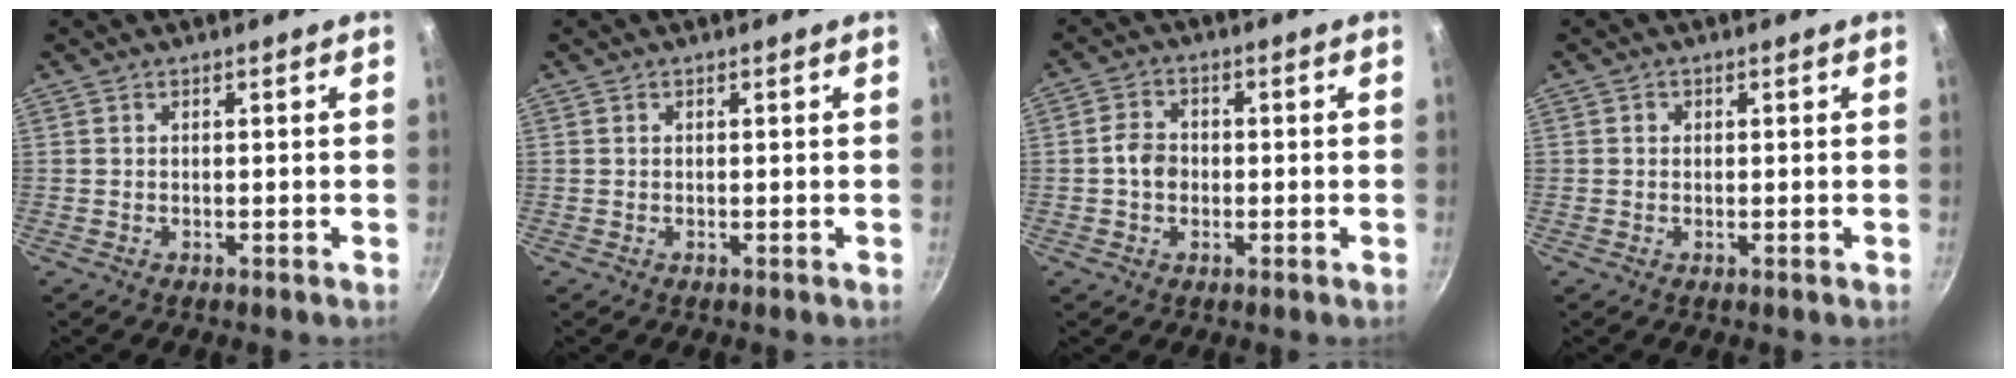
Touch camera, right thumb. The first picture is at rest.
{"total": 0.0}
{"total": 4.4, "force": [-0.6, 3.6, 2.5], "torque": [-0.028, 0.017, -0.017]}
{"total": 0.9, "force": [0.1, 0.8, 0.1], "torque": [0.003, 0.002, -0.001]}